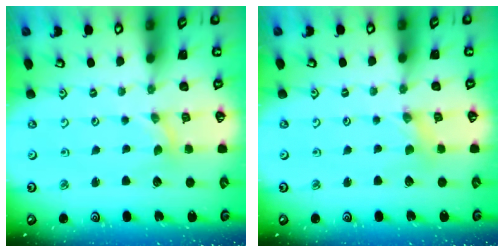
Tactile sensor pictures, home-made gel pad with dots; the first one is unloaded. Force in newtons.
{"total": 0.0}